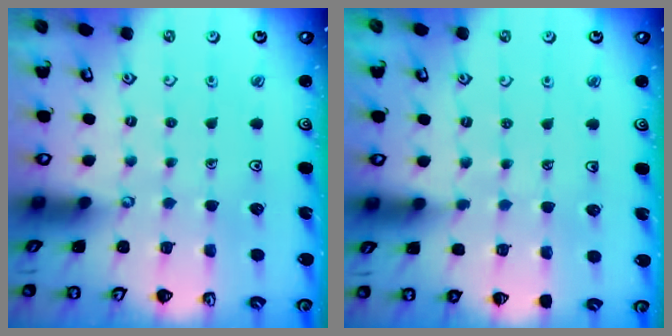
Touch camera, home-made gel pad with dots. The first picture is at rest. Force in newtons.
{"total": 3.0, "press": 2.9, "slide": 0.5}